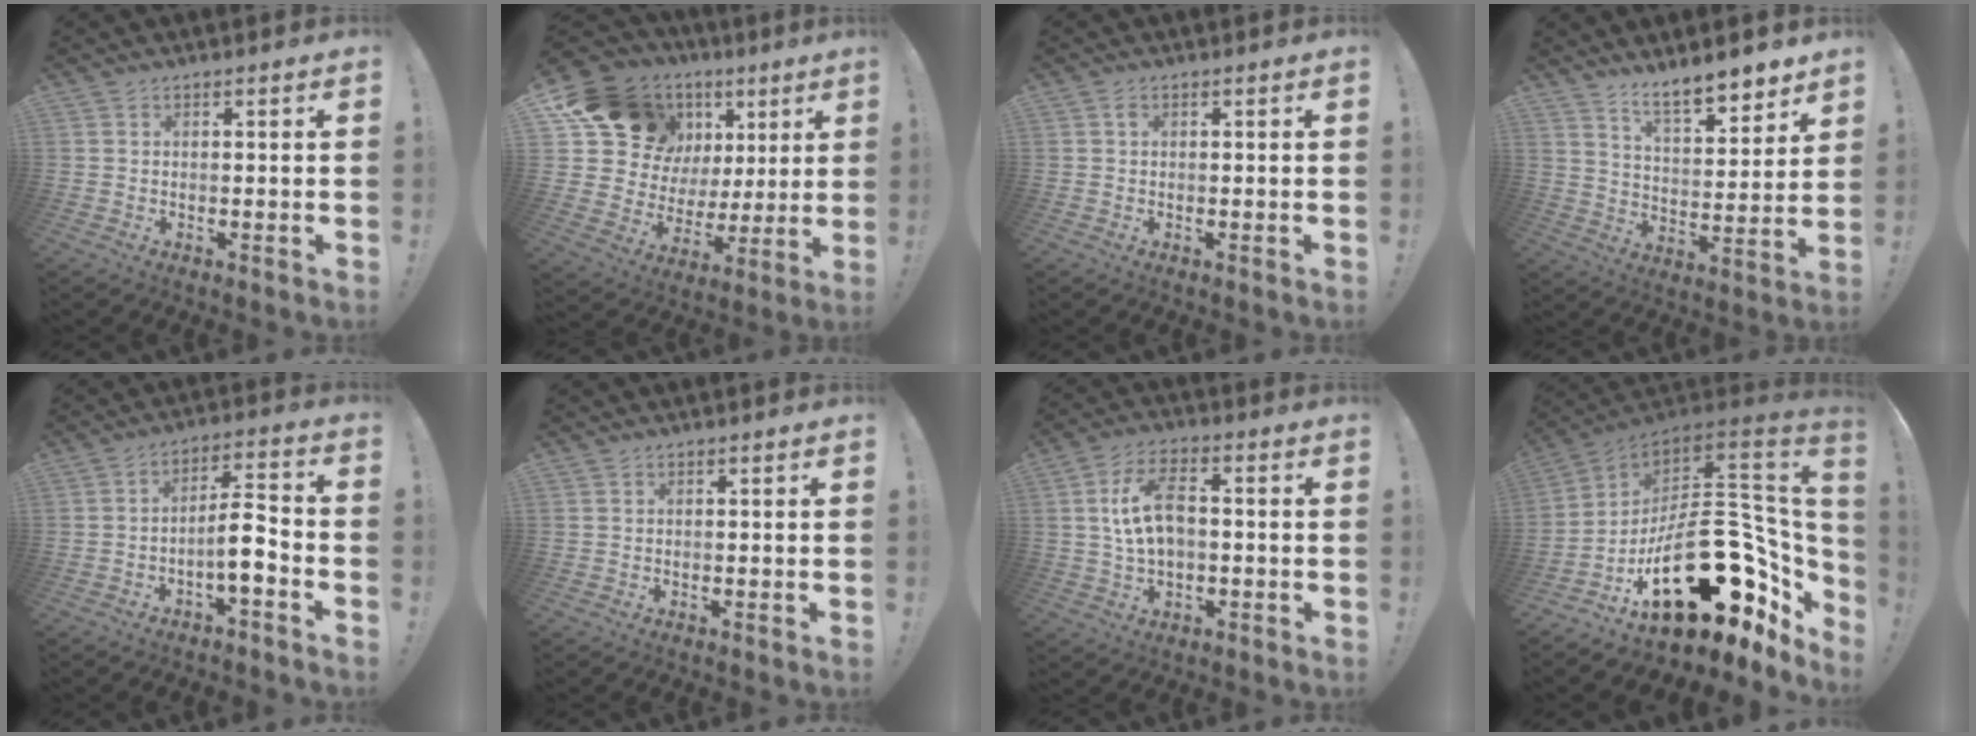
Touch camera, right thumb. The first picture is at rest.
{"total": 18.5, "force": [10.9, 12.6, 7.9], "torque": [-0.121, -0.070, 0.228]}
{"total": 0.7, "force": [0.1, 0.6, 0.4], "torque": [-0.005, 0.002, 0.000]}
{"total": 10.5, "force": [8.9, 2.8, 4.8], "torque": [-0.073, -0.065, 0.161]}
{"total": 9.5, "force": [-3.1, 2.7, 8.6], "torque": [-0.136, 0.017, -0.057]}
{"total": 0.0}
{"total": 11.4, "force": [0.7, 6.9, 9.0], "torque": [-0.155, 0.013, 0.016]}
{"total": 34.0, "force": [-9.8, 17.6, 27.4], "torque": [-0.381, 0.024, -0.110]}